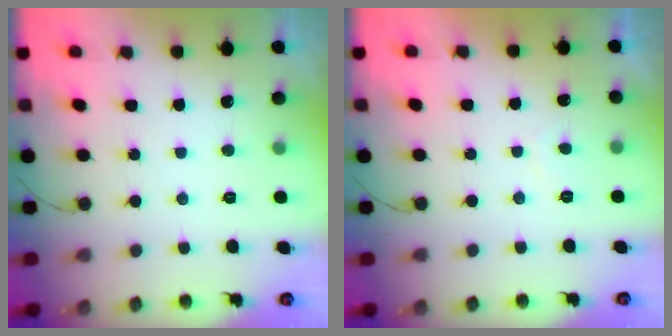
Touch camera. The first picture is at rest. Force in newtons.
{"total": 0.6, "press": 0.0, "slide": 0.6}